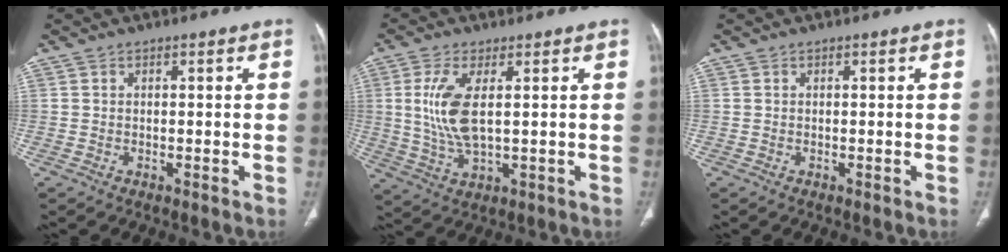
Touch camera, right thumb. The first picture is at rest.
{"total": 9.2, "force": [1.6, 3.5, 8.3], "torque": [-0.194, -0.012, 0.039]}
{"total": 0.0}